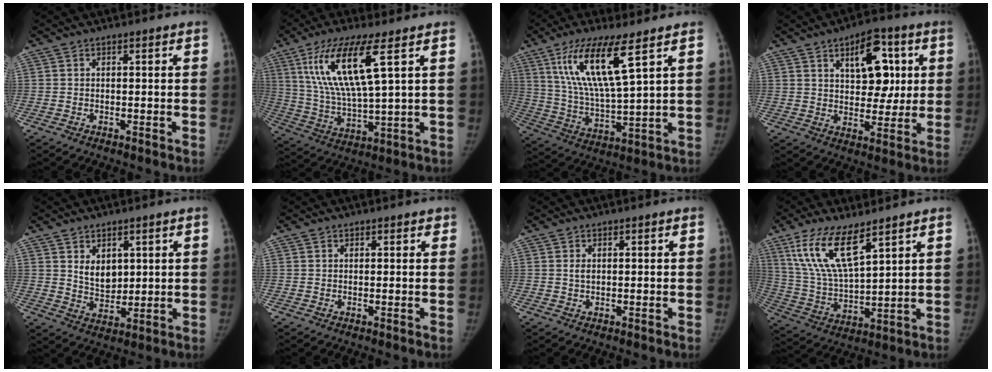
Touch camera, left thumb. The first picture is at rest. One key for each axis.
{"total": 15.5, "fx": 6.5, "fy": 3.3, "fz": 13.7, "tx": -0.287, "ty": -0.029, "tz": 0.129}
{"total": 15.3, "fx": 7.6, "fy": 3.0, "fz": 13.0, "tx": -0.259, "ty": -0.039, "tz": 0.152}
{"total": 12.8, "fx": 4.4, "fy": 7.5, "fz": 9.4, "tx": -0.084, "ty": -0.010, "tz": 0.064}
{"total": 6.1, "fx": 2.3, "fy": 4.2, "fz": 3.8, "tx": -0.040, "ty": -0.024, "tz": 0.051}
{"total": 1.1, "fx": 0.8, "fy": 0.8, "fz": 0.1, "tx": 0.013, "ty": -0.004, "tz": 0.006}
{"total": 1.3, "fx": 0.4, "fy": 0.8, "fz": 0.9, "tx": -0.014, "ty": -0.002, "tz": 0.011}
{"total": 14.0, "fx": 8.3, "fy": 4.4, "fz": 10.4, "tx": -0.201, "ty": -0.036, "tz": 0.176}